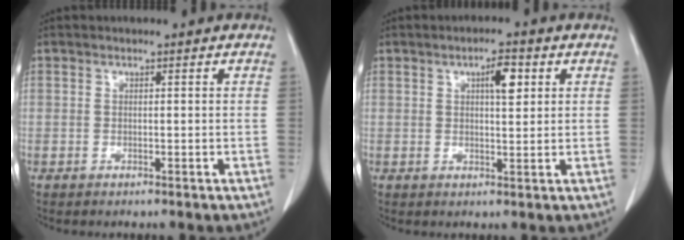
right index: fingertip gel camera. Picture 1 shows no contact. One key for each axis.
{"total": 4.2, "fx": 1.6, "fy": 1.1, "fz": 3.7, "tx": -0.064, "ty": 0.002, "tz": 0.026}